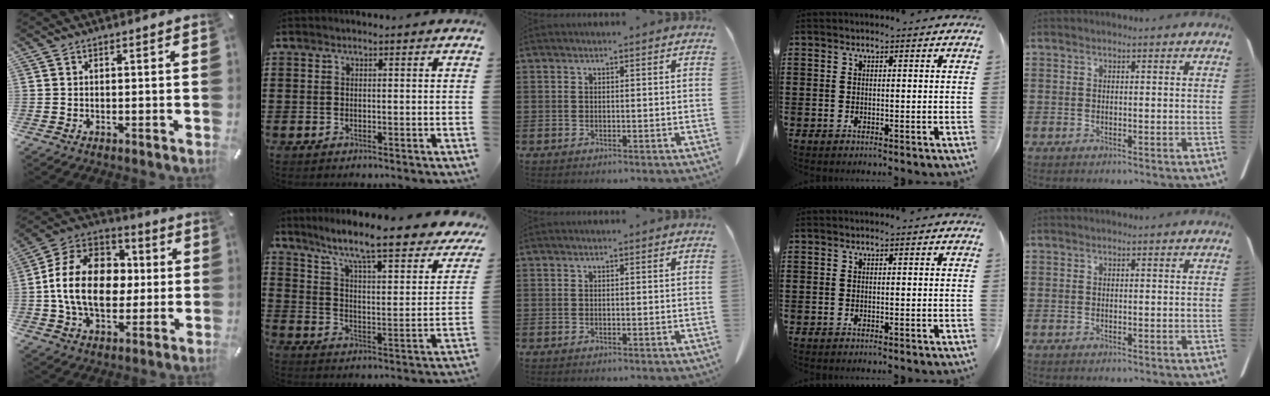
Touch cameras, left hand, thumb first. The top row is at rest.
{"thumb": {"total": 17.9, "force": [-0.9, 13.5, 11.8], "torque": [-0.234, 0.020, -0.014]}, "index": {"total": 7.9, "force": [6.5, -0.3, 4.4], "torque": [-0.106, -0.061, 0.099]}}